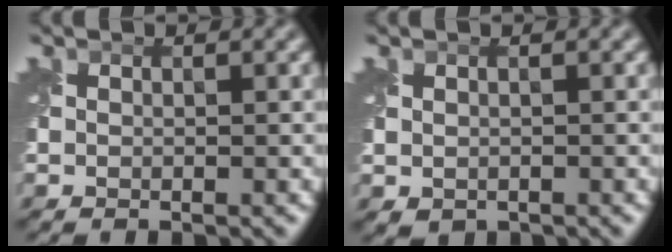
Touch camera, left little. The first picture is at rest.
{"total": 0.8, "force": [-0.2, 0.6, 0.5], "torque": [-0.015, -0.005, 0.003]}